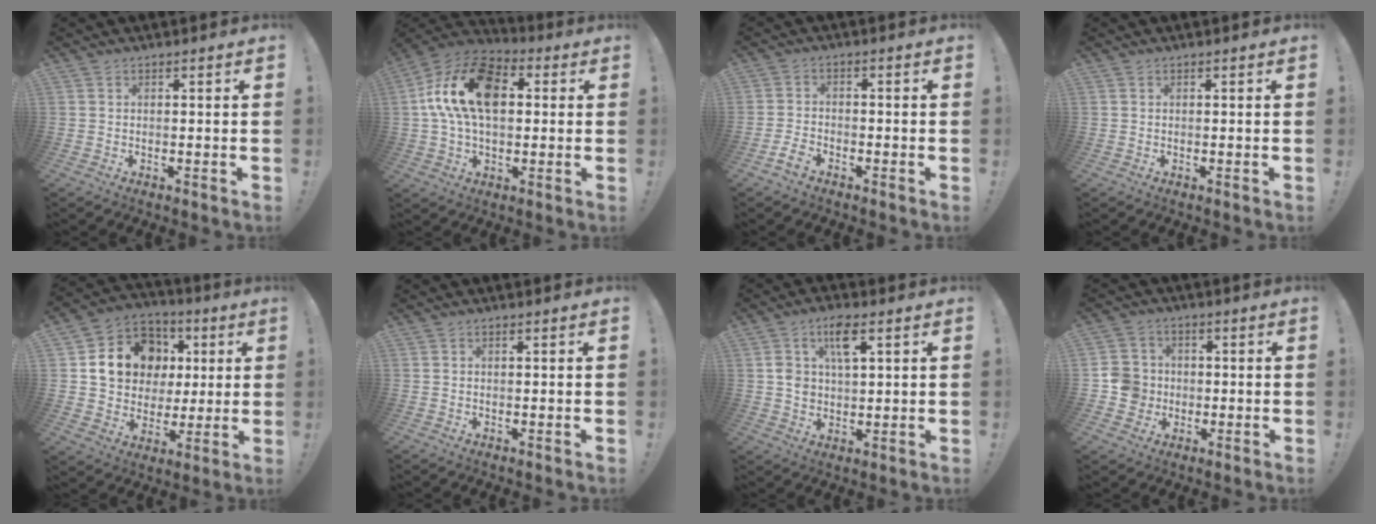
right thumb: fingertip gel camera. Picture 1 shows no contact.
{"total": 18.8, "force": [3.9, 11.7, 14.3], "torque": [-0.263, 0.007, 0.069]}
{"total": 4.2, "force": [-3.1, 1.8, 2.1], "torque": [-0.044, 0.007, -0.058]}
{"total": 0.0}
{"total": 16.4, "force": [4.6, 13.8, 7.7], "torque": [-0.104, -0.008, 0.110]}
{"total": 0.6, "force": [0.4, -0.2, 0.3], "torque": [-0.007, -0.001, 0.008]}
{"total": 8.1, "force": [3.6, 4.4, 5.8], "torque": [-0.096, 0.000, 0.064]}
{"total": 8.1, "force": [-1.1, 7.7, 2.4], "torque": [-0.047, 0.013, -0.017]}